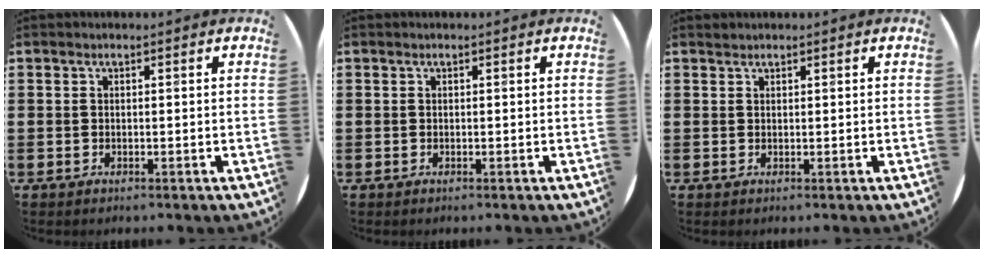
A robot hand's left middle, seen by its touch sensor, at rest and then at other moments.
{"total": 0.0}
{"total": 0.6, "force": [0.6, 0.1, -0.1], "torque": [0.001, 0.003, 0.011]}